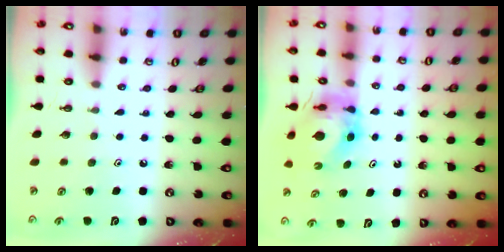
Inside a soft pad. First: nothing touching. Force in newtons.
{"total": 6.3, "press": 6.3, "slide": 0.6}